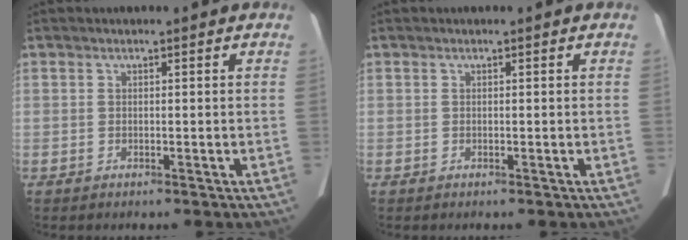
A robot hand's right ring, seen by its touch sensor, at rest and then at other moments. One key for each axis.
{"total": 0.0}